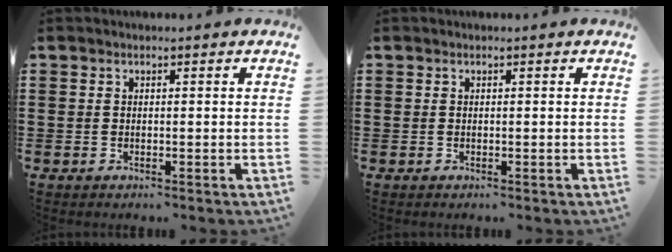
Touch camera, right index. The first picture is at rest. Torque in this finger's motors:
{"motor_torque": [0.43, 0.68, 0.00, 0.00]}